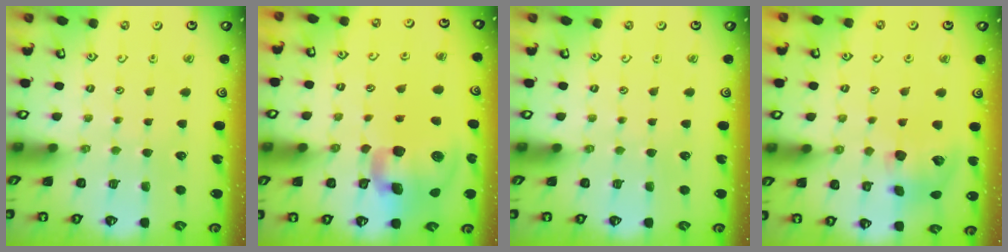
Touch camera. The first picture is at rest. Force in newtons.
{"total": 17.1, "press": 16.9, "slide": 2.7}
{"total": 0.0}
{"total": 12.8, "press": 12.7, "slide": 1.9}